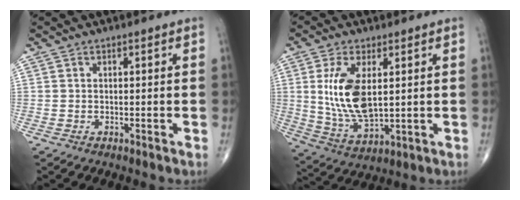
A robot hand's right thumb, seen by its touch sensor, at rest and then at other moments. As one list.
[{"total": 12.5, "force": [2.2, 6.1, 10.8], "torque": [-0.212, -0.017, 0.055]}]